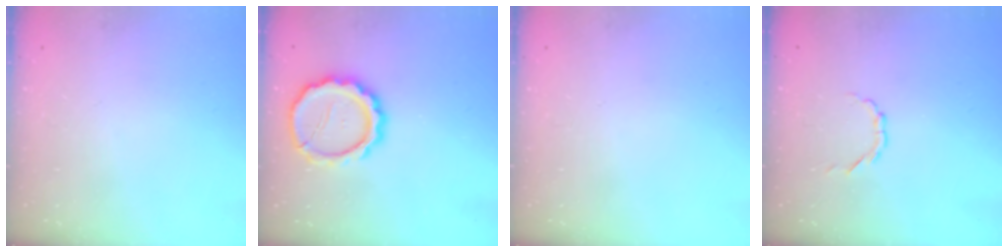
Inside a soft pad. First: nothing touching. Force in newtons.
{"total": 14.2, "press": 14.0, "slide": 2.5}
{"total": 0.0}
{"total": 2.6, "press": 2.4, "slide": 0.9}